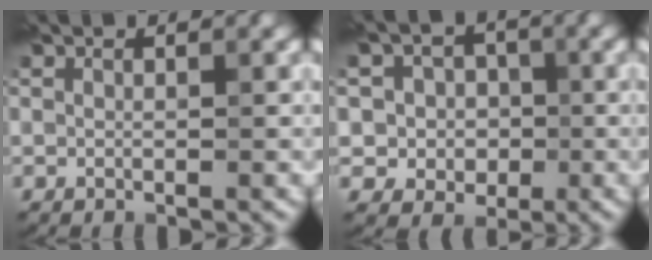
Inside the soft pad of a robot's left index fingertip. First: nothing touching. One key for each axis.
{"total": 4.9, "fx": 0.3, "fy": 4.7, "fz": 1.5, "tx": -0.015, "ty": 0.018, "tz": -0.013}